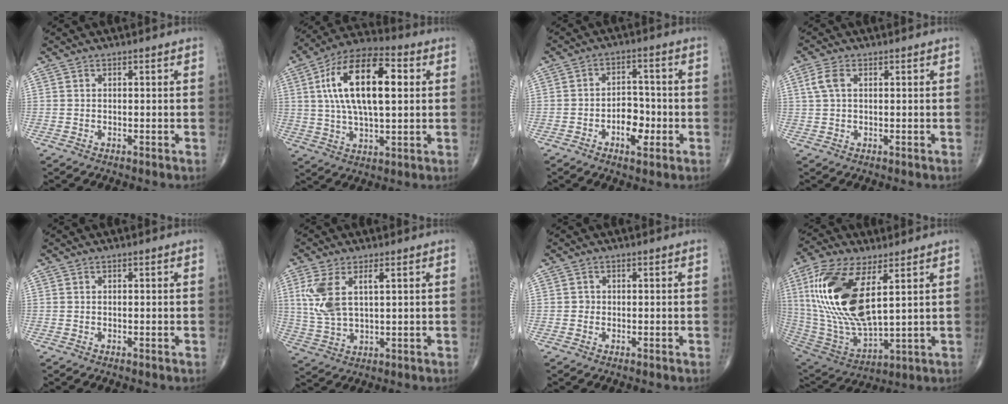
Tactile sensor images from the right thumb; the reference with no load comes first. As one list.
[{"total": 19.2, "force": [3.9, 8.6, 16.7], "torque": [-0.292, 0.017, 0.061]}, {"total": 6.4, "force": [-2.2, 3.7, 4.7], "torque": [-0.054, 0.021, -0.037]}, {"total": 3.3, "force": [1.0, 1.8, 2.5], "torque": [-0.068, 0.012, 0.020]}, {"total": 0.0}, {"total": 9.3, "force": [2.9, 4.1, 7.9], "torque": [-0.176, -0.004, 0.067]}, {"total": 0.8, "force": [-0.1, 0.8, 0.1], "torque": [0.003, 0.003, -0.003]}, {"total": 22.3, "force": [6.4, 9.7, 19.0], "torque": [-0.399, -0.030, 0.127]}]